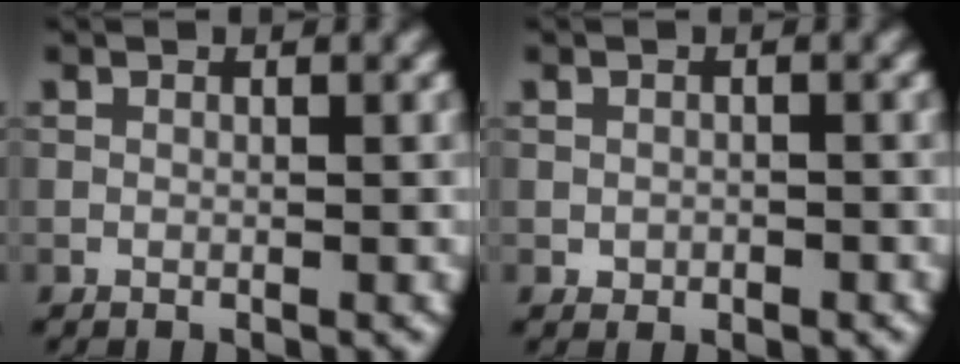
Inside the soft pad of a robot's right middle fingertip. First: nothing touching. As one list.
[{"total": 0.8, "force": [-0.3, 0.6, 0.4], "torque": [-0.004, -0.003, -0.006]}]